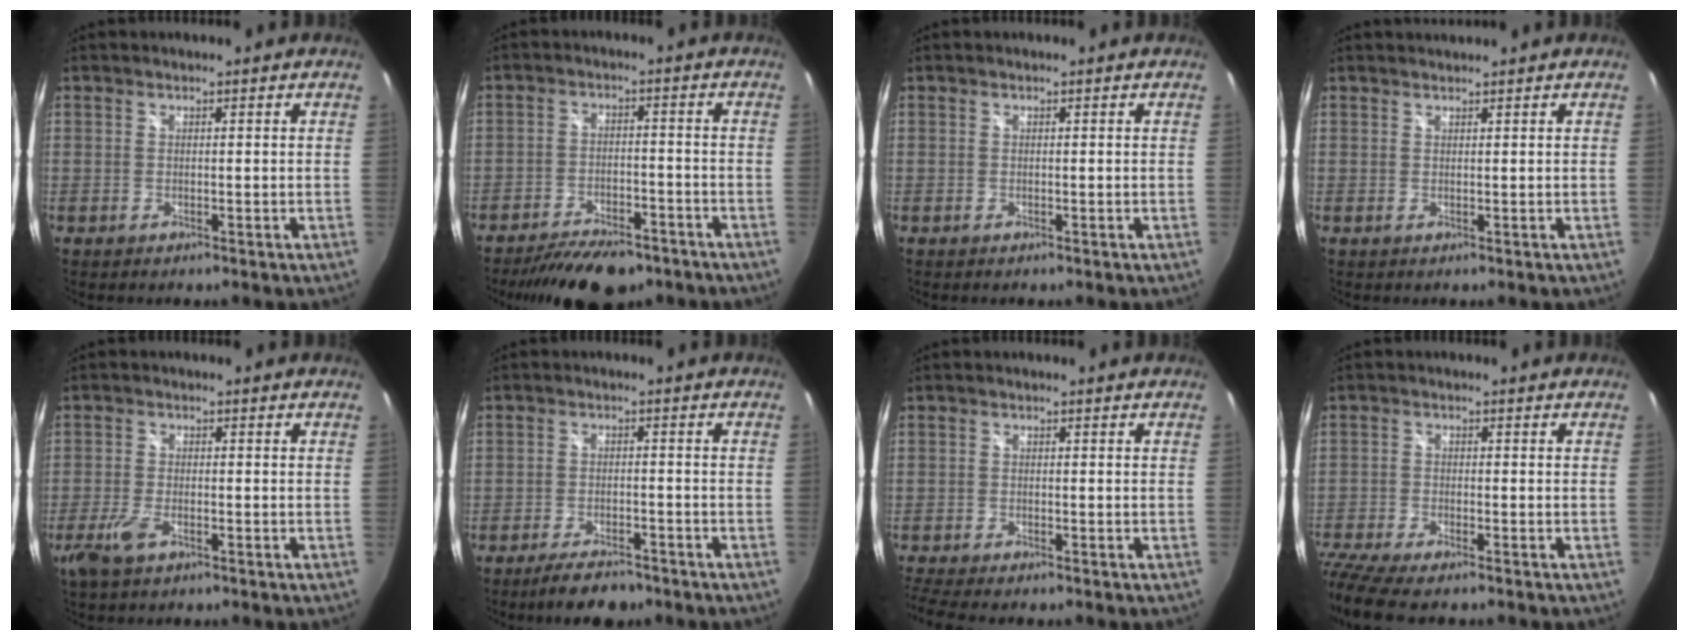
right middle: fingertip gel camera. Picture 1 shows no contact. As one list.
[{"total": 12.7, "force": [-9.9, 4.7, 6.4], "torque": [-0.134, -0.015, -0.150]}, {"total": 0.0}, {"total": 0.9, "force": [0.9, -0.2, 0.1], "torque": [0.000, 0.002, 0.016]}, {"total": 4.9, "force": [-2.8, 2.0, 3.4], "torque": [-0.089, -0.008, -0.054]}, {"total": 6.8, "force": [-5.5, 2.0, 3.4], "torque": [-0.079, -0.006, -0.090]}, {"total": 5.7, "force": [-4.9, 0.2, 2.8], "torque": [-0.077, -0.029, -0.088]}, {"total": 9.0, "force": [-7.6, 1.0, 4.6], "torque": [-0.123, -0.042, -0.140]}]